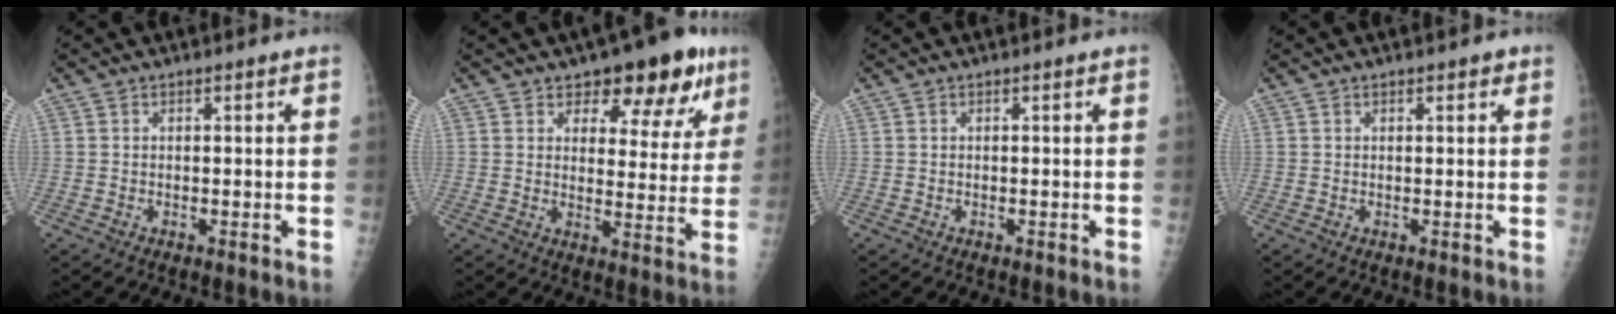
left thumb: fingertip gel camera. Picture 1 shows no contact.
{"total": 13.0, "force": [8.0, 6.6, 7.9], "torque": [-0.039, -0.037, 0.108]}
{"total": 0.0}
{"total": 1.2, "force": [0.8, 0.6, 0.6], "torque": [0.002, -0.001, 0.008]}